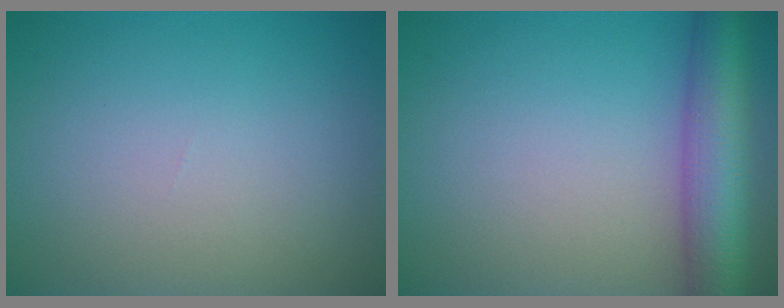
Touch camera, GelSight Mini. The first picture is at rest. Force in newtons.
{"total": 7.5, "press": 7.5, "slide": 0.2}